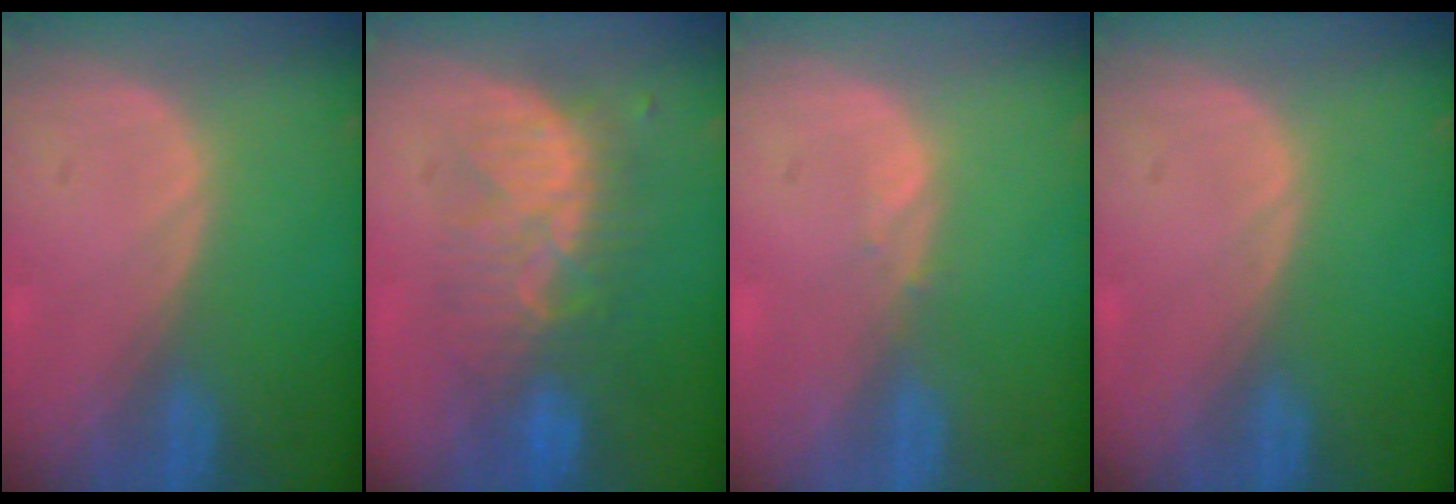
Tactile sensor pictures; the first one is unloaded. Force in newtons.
{"total": 8.3, "press": 8.1, "slide": 2.0}
{"total": 0.6, "press": 0.6, "slide": 0.1}
{"total": 0.0}